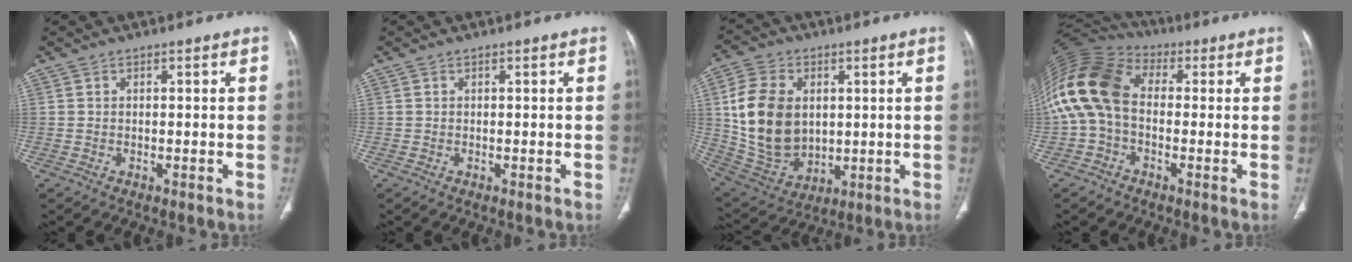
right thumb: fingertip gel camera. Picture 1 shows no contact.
{"total": 0.0}
{"total": 17.0, "force": [2.6, 12.2, 11.6], "torque": [-0.201, -0.010, 0.067]}
{"total": 15.5, "force": [0.1, 10.5, 11.3], "torque": [-0.238, 0.039, -0.009]}